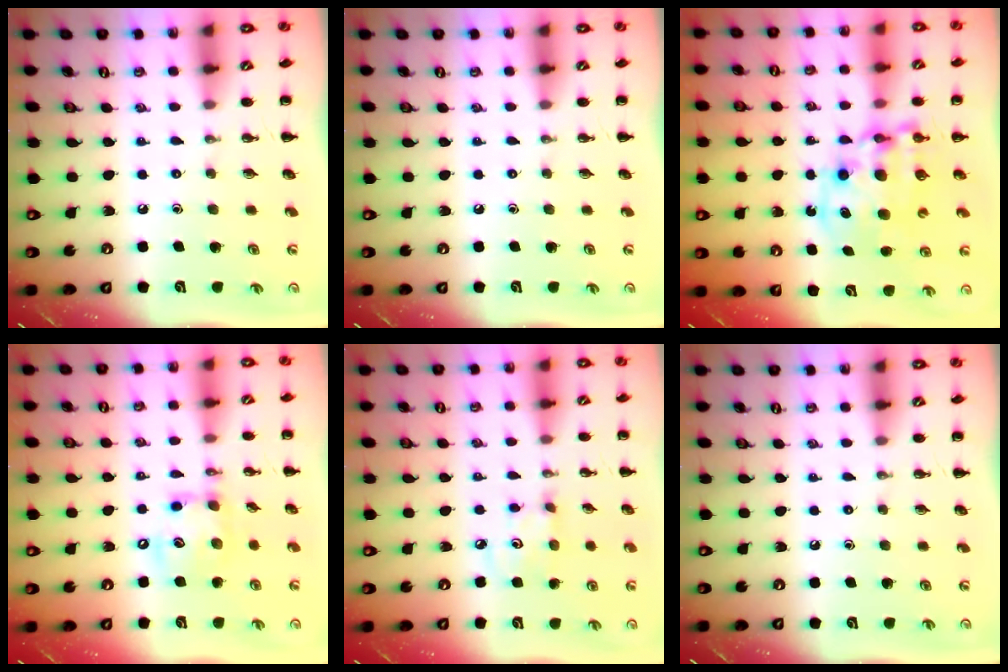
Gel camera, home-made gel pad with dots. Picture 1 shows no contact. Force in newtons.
{"total": 0.0}
{"total": 11.0, "press": 10.7, "slide": 2.5}
{"total": 12.8, "press": 12.7, "slide": 1.7}
{"total": 4.2, "press": 4.1, "slide": 1.0}
{"total": 0.0}